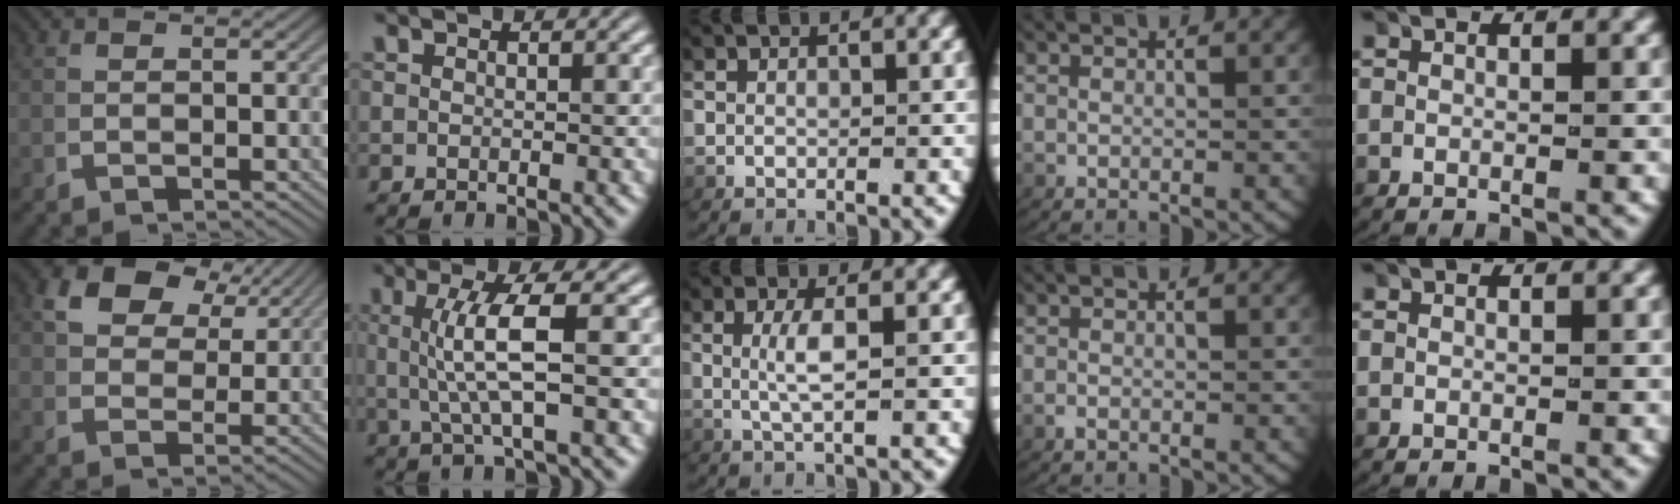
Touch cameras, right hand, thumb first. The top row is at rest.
{"thumb": {"total": 7.0, "force": [4.2, 3.8, 4.1], "torque": [-0.081, 0.004, 0.077]}, "index": {"total": 4.4, "force": [0.2, -0.6, 4.4], "torque": [-0.076, 0.000, 0.013]}, "middle": {"total": 2.2, "force": [0.3, -0.3, 2.1], "torque": [-0.049, -0.006, 0.015]}, "ring": {"total": 0.6, "force": [-0.5, 0.2, 0.3], "torque": [-0.013, -0.005, -0.007]}}